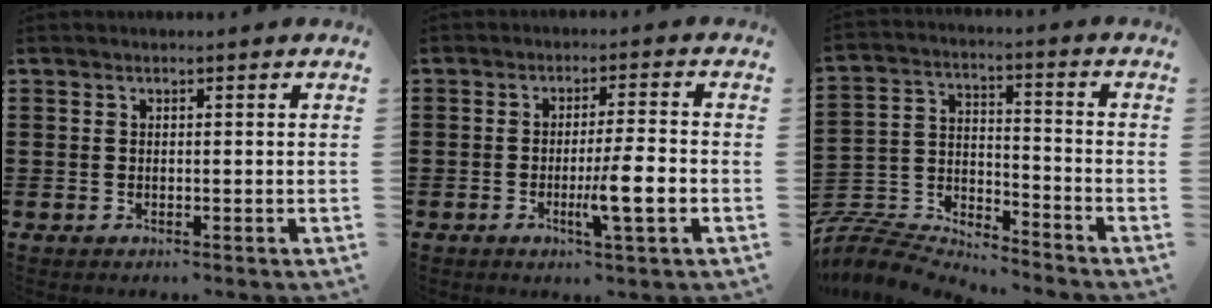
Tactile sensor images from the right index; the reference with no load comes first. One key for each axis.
{"total": 6.9, "fx": -1.9, "fy": 0.5, "fz": 6.6, "tx": -0.106, "ty": -0.008, "tz": -0.032}
{"total": 6.8, "fx": -6.7, "fy": 1.1, "fz": 0.5, "tx": -0.038, "ty": -0.003, "tz": -0.143}